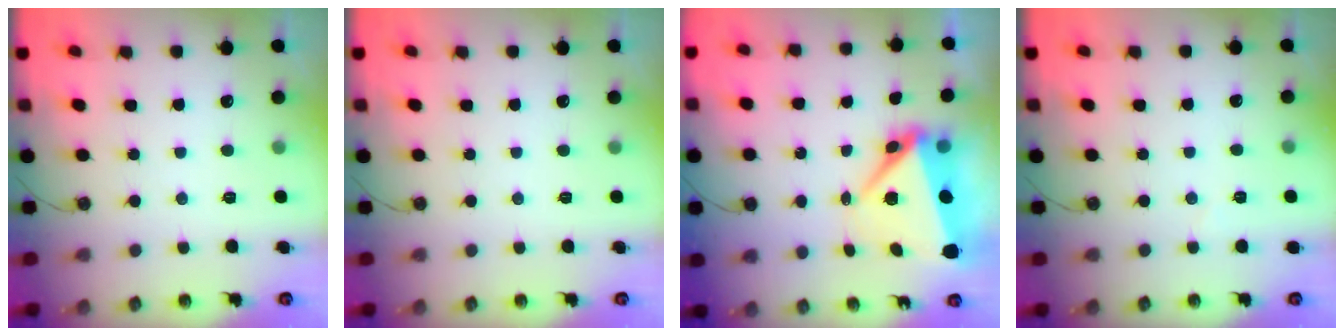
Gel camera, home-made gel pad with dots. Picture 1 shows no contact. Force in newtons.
{"total": 0.0}
{"total": 9.0, "press": 8.9, "slide": 1.6}
{"total": 3.0, "press": 2.6, "slide": 1.4}